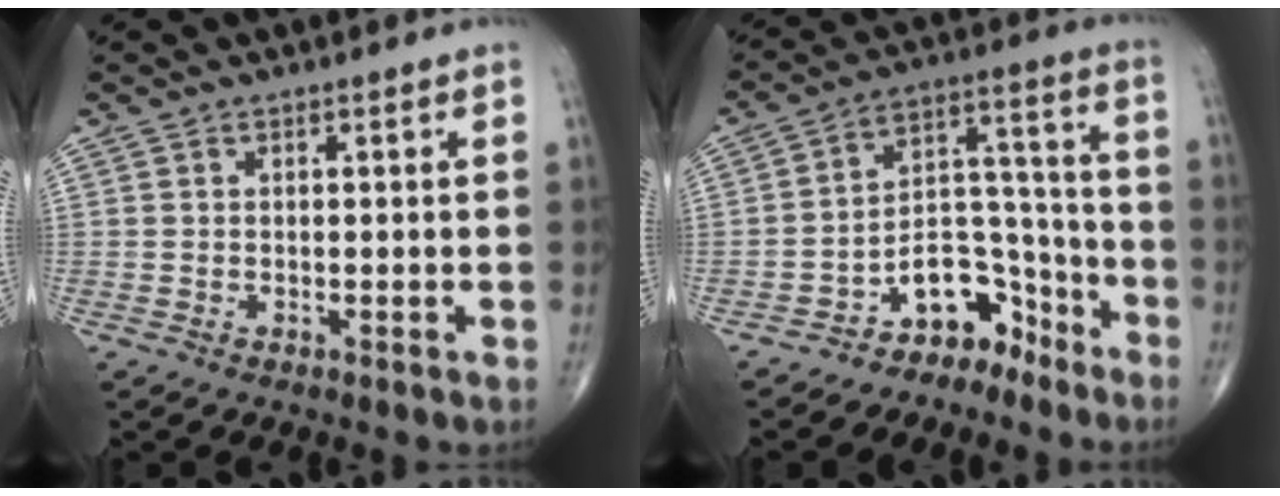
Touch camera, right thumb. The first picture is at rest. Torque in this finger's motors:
{"motor_torque": [3.19, 1.81, 0.77, -1.08, 0.06]}